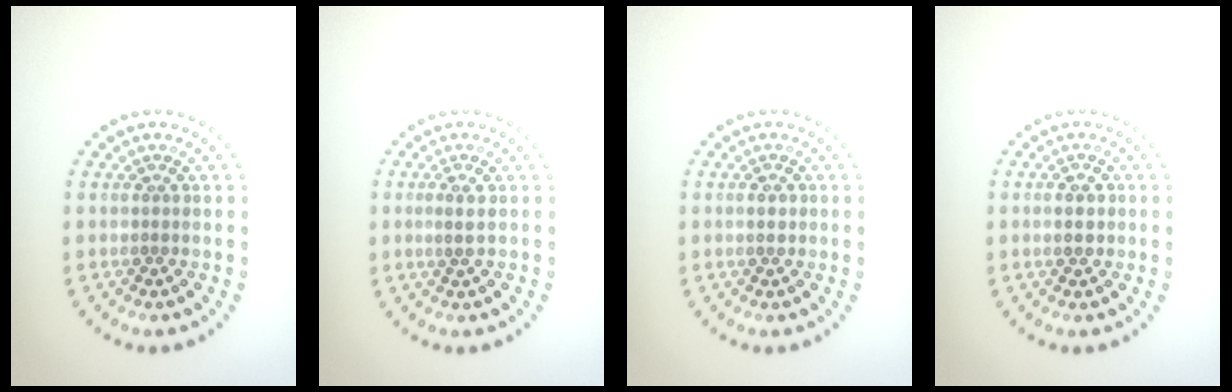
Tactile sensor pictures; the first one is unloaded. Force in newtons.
{"total": 1.2, "press": 1.1, "slide": 0.5}
{"total": 1.0, "press": 1.0, "slide": 0.1}
{"total": 2.1, "press": 2.1, "slide": 0.1}